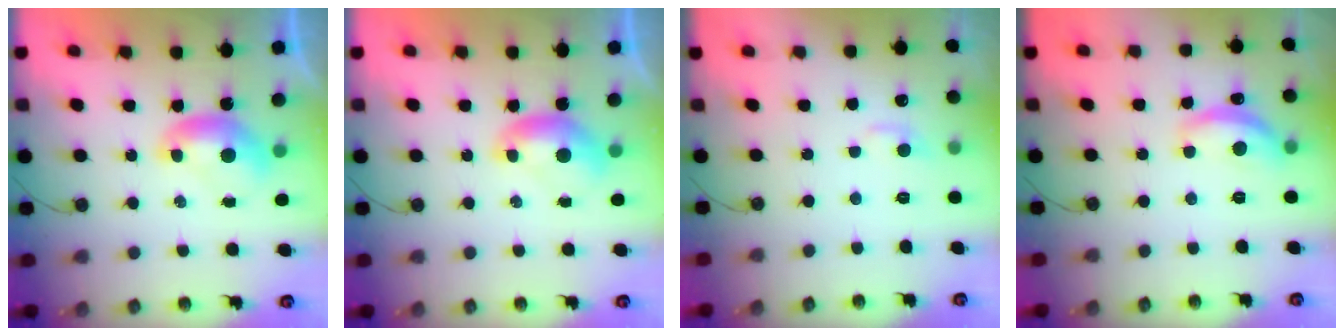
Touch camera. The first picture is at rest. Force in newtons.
{"total": 0.0}
{"total": 1.6, "press": 1.4, "slide": 0.7}
{"total": 8.1, "press": 8.0, "slide": 0.6}